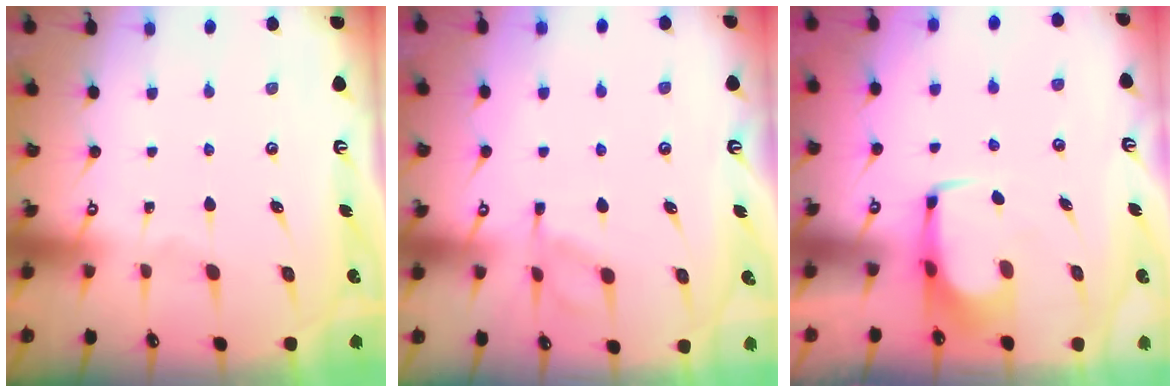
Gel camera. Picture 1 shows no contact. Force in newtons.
{"total": 6.3, "press": 6.2, "slide": 0.8}
{"total": 1.9, "press": 1.8, "slide": 0.6}